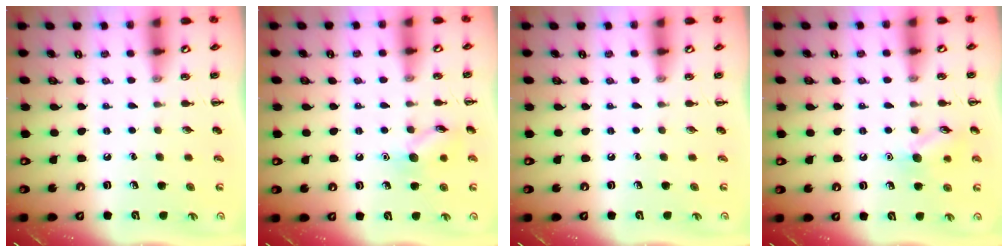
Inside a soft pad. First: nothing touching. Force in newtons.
{"total": 9.5, "press": 9.4, "slide": 0.9}
{"total": 0.0}
{"total": 8.8, "press": 8.7, "slide": 1.0}